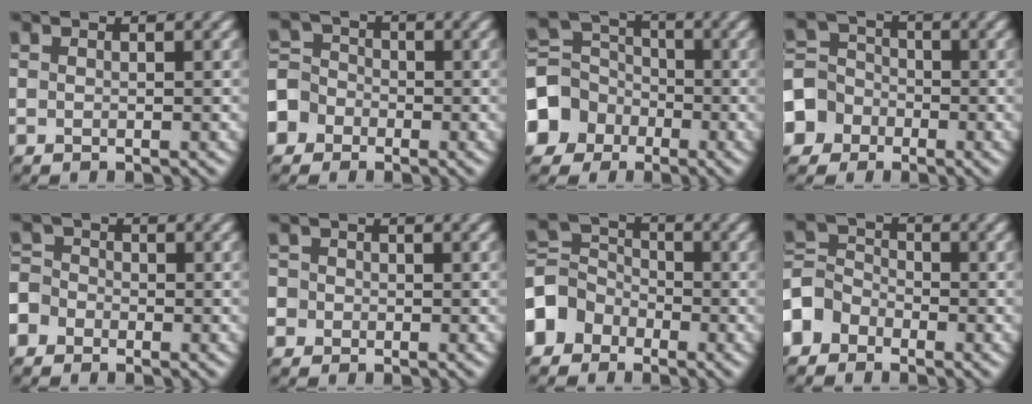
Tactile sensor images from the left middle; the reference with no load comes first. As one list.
[{"total": 5.3, "force": [-3.1, 4.2, 0.6], "torque": [0.001, 0.003, -0.072]}, {"total": 6.6, "force": [-3.3, 5.5, 1.5], "torque": [-0.035, 0.005, -0.086]}, {"total": 5.7, "force": [-3.0, 4.8, 0.7], "torque": [-0.004, 0.006, -0.076]}, {"total": 3.9, "force": [-2.4, 3.0, 0.6], "torque": [0.001, 0.009, -0.058]}, {"total": 2.4, "force": [-0.7, 2.2, 0.3], "torque": [0.005, 0.017, -0.027]}, {"total": 4.8, "force": [-2.9, 3.7, 0.9], "torque": [-0.019, 0.013, -0.072]}, {"total": 3.7, "force": [-2.7, 2.4, 0.5], "torque": [-0.012, 0.009, -0.063]}]